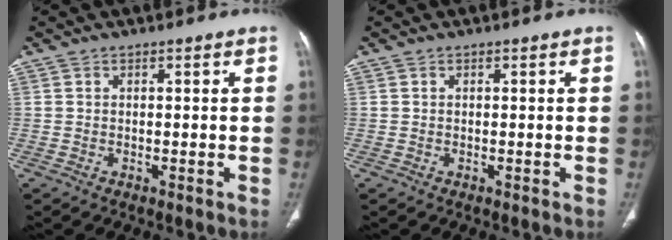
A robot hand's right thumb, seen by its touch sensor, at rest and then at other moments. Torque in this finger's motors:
{"motor_torque": [-0.12, 0.01, 0.09, -0.05, 0.00]}